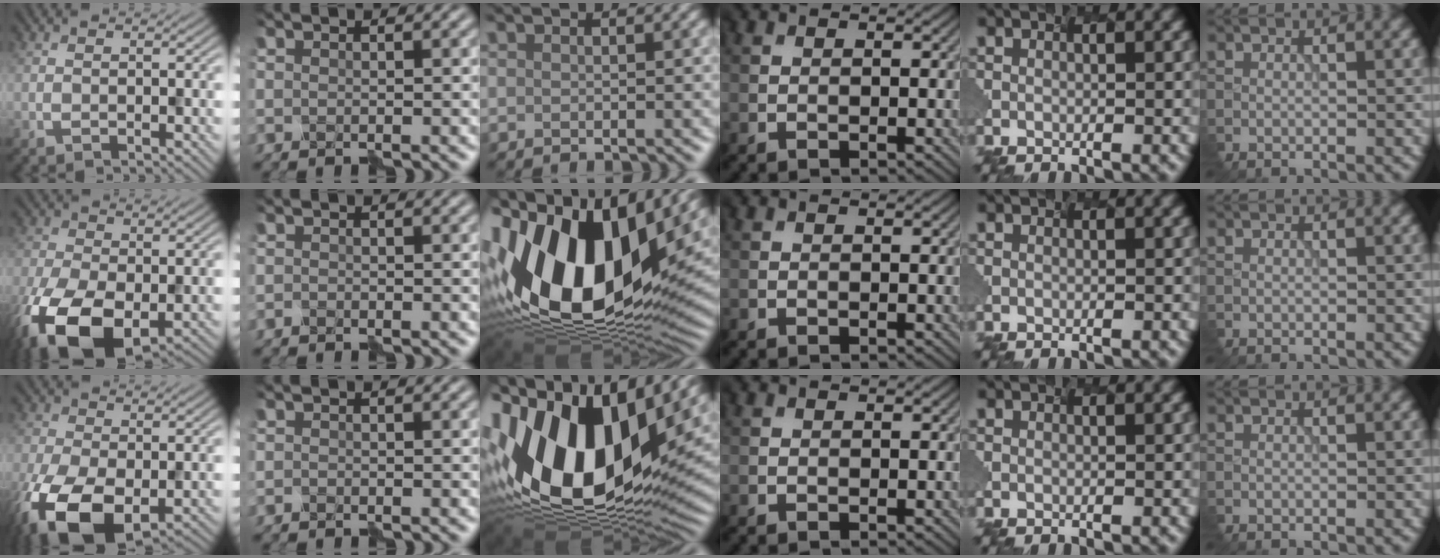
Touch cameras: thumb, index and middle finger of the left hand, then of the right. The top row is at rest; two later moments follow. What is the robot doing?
{"motion": "disassemble", "object": "velcro strap"}